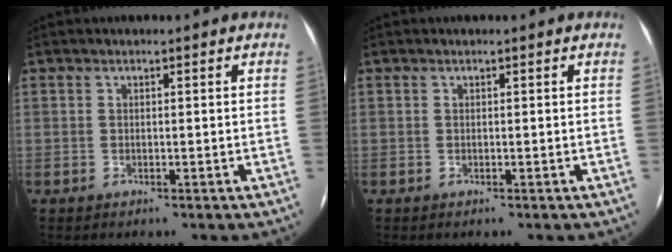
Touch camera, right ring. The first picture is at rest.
{"total": 0.0}